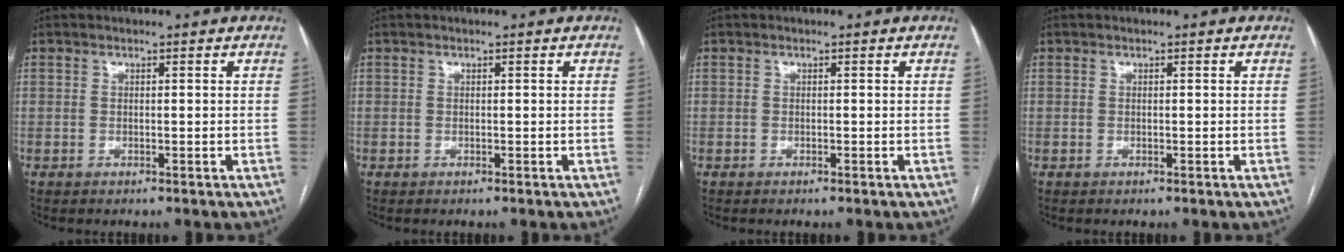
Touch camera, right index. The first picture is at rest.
{"total": 0.0}
{"total": 0.0}
{"total": 0.0}